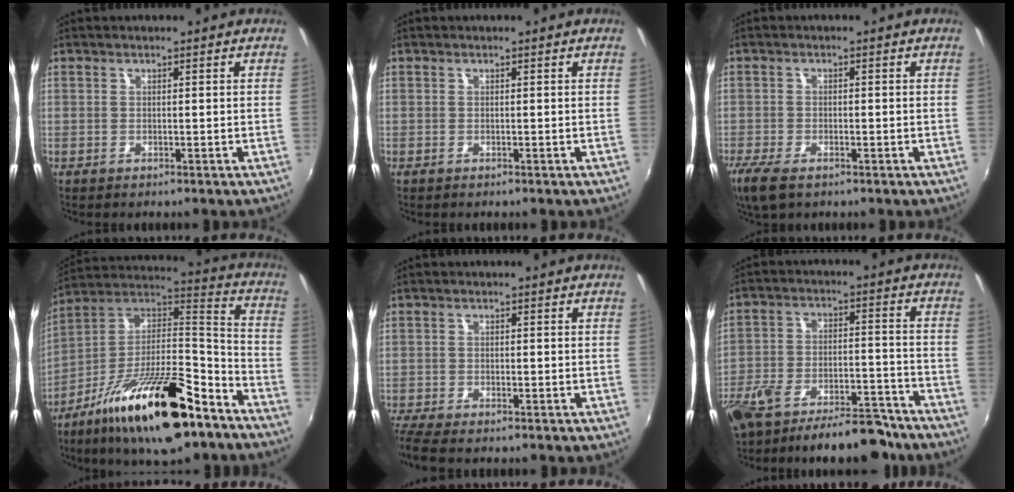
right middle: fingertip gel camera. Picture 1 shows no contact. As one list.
[{"total": 0.0}, {"total": 6.4, "force": [-4.2, 2.5, 4.1], "torque": [-0.100, -0.023, -0.077]}, {"total": 25.0, "force": [-15.1, 8.2, 18.2], "torque": [-0.314, -0.003, -0.251]}, {"total": 4.9, "force": [-4.0, 0.9, 2.7], "torque": [-0.073, -0.020, -0.076]}, {"total": 17.6, "force": [-14.1, 5.6, 8.9], "torque": [-0.175, -0.010, -0.207]}]